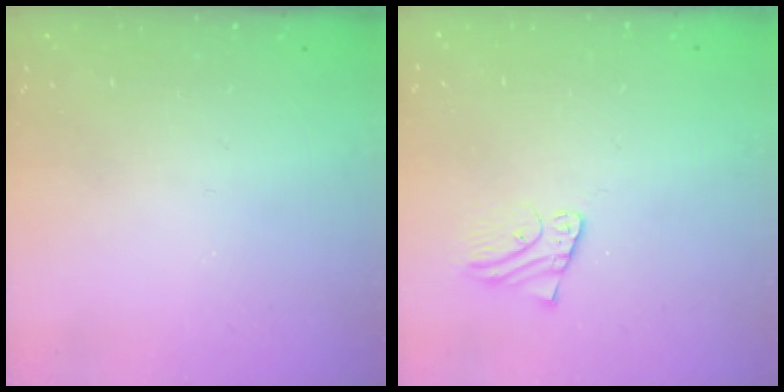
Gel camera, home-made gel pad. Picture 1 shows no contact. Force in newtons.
{"total": 2.7, "press": 2.7, "slide": 0.2}